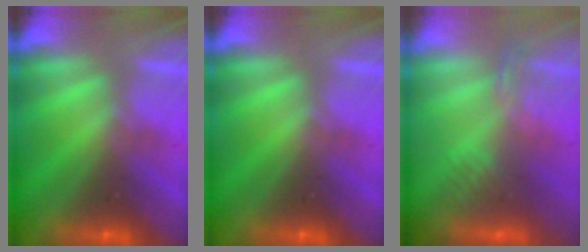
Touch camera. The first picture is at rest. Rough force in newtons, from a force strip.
{"total": 0.0}
{"total": 2.9}